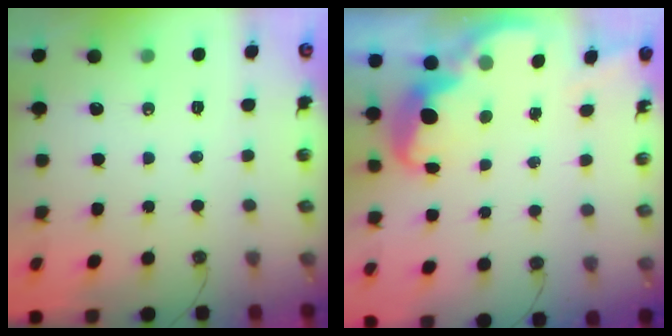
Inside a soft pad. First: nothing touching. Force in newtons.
{"total": 3.1, "press": 3.1, "slide": 0.5}